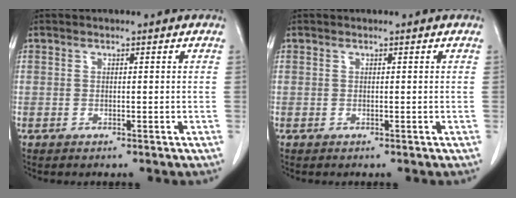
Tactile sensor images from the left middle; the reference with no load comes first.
{"total": 0.0}